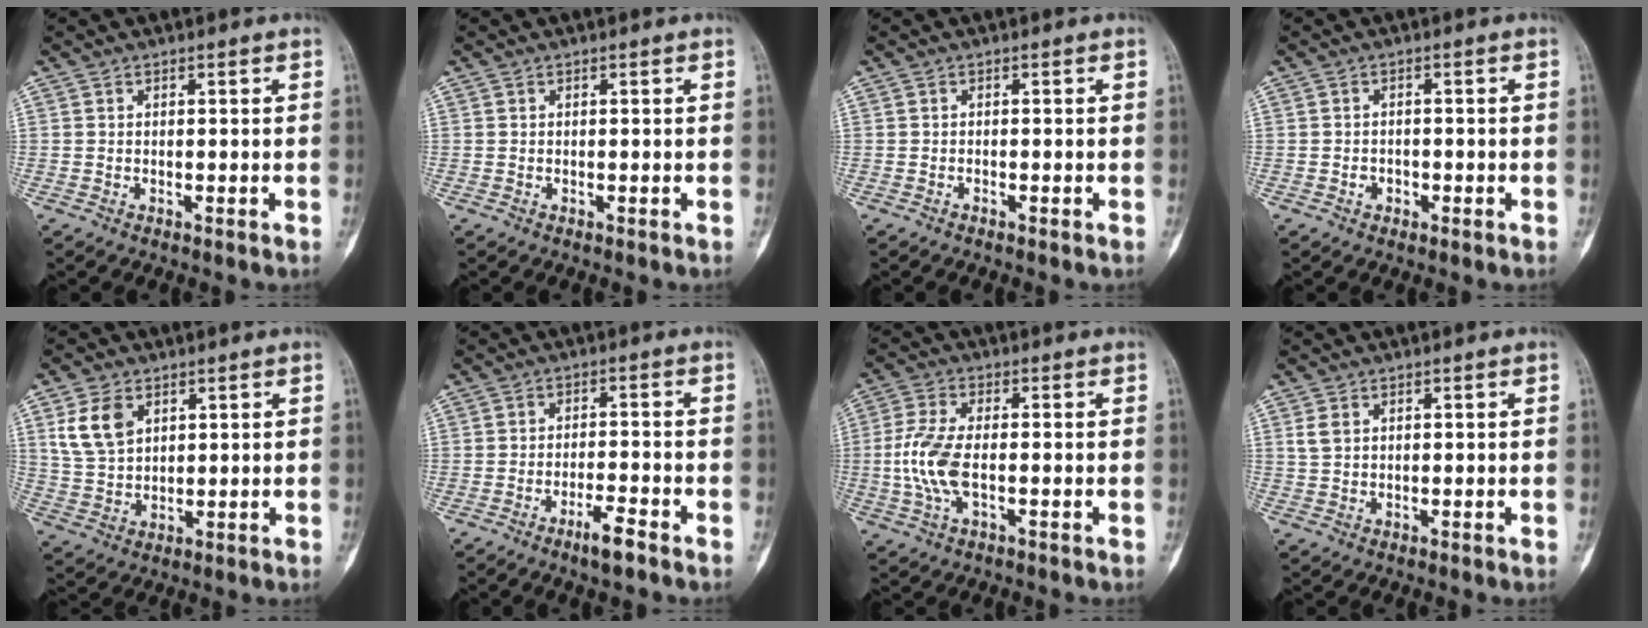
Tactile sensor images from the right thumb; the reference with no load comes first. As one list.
[{"total": 0.0}, {"total": 0.0}, {"total": 1.7, "force": [-0.7, 1.4, 0.6], "torque": [0.001, 0.009, -0.012]}, {"total": 8.0, "force": [3.4, 5.3, 4.8], "torque": [-0.081, -0.008, 0.076]}, {"total": 4.3, "force": [-3.0, 0.7, 3.0], "torque": [-0.056, 0.016, -0.053]}, {"total": 8.5, "force": [-1.1, 3.7, 7.6], "torque": [-0.181, 0.006, -0.025]}, {"total": 2.2, "force": [0.9, 1.5, 1.4], "torque": [-0.029, 0.004, 0.022]}]